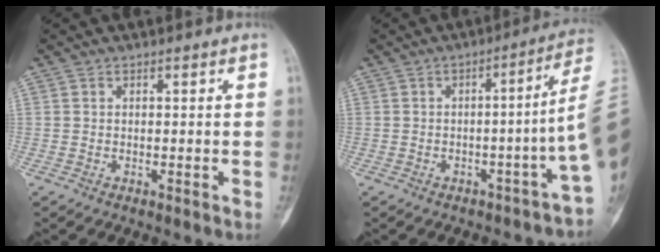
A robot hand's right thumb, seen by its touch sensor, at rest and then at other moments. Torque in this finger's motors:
{"motor_torque": [1.07, 1.13, 1.63, -0.52, 0.14]}